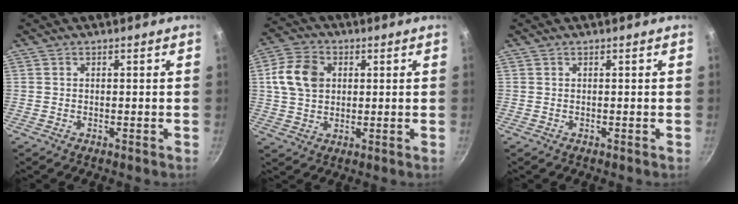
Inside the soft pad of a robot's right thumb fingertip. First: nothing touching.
{"total": 9.8, "force": [1.9, 7.4, 6.1], "torque": [-0.099, 0.008, 0.026]}
{"total": 0.0}